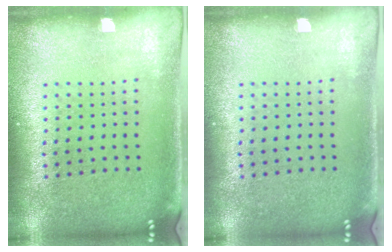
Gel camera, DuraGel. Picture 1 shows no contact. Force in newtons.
{"total": 0.0}